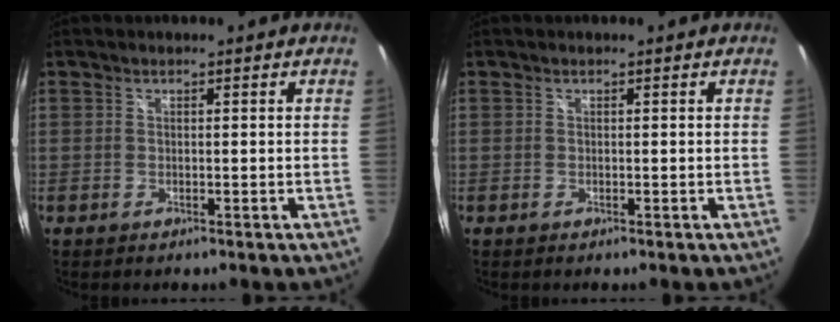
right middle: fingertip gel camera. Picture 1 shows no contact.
{"total": 0.0}